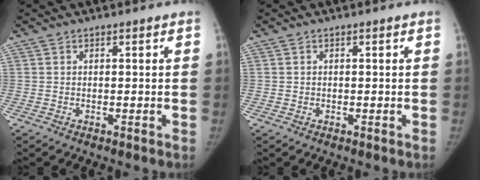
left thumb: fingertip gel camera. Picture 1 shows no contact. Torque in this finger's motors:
{"motor_torque": [-0.39, -0.35, 0.28, -0.30, -0.04]}